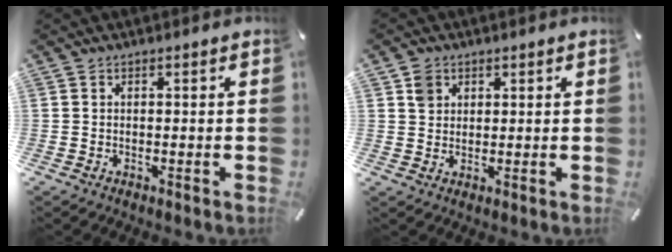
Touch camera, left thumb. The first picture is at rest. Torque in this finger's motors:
{"motor_torque": [0.42, 0.49, 0.31, -0.32, 0.03]}